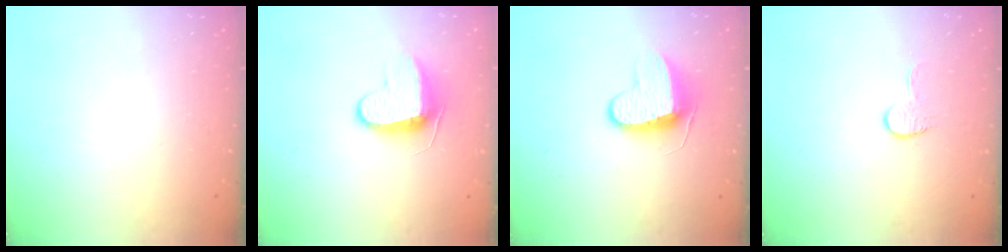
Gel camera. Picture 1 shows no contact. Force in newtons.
{"total": 9.1, "press": 9.1, "slide": 0.8}
{"total": 9.0, "press": 9.0, "slide": 0.4}
{"total": 5.4, "press": 5.4, "slide": 0.5}